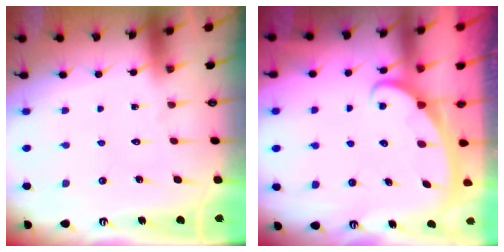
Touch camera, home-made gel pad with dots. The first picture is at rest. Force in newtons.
{"total": 2.5, "press": 2.4, "slide": 0.3}